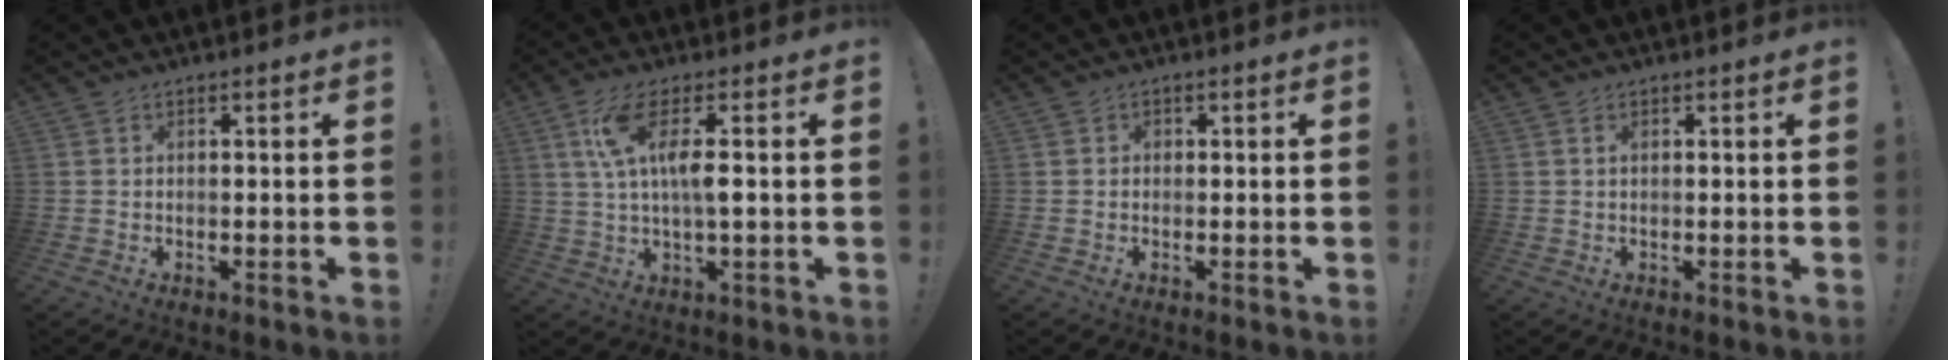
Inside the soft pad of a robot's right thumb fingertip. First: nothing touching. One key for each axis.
{"total": 10.2, "fx": 2.2, "fy": 2.7, "fz": 9.6, "tx": -0.177, "ty": 0.002, "tz": 0.038}
{"total": 1.0, "fx": -0.2, "fy": 0.9, "fz": 0.2, "tx": -0.004, "ty": 0.004, "tz": -0.005}
{"total": 0.6, "fx": 0.2, "fy": 0.2, "fz": 0.5, "tx": -0.011, "ty": 0.002, "tz": 0.004}